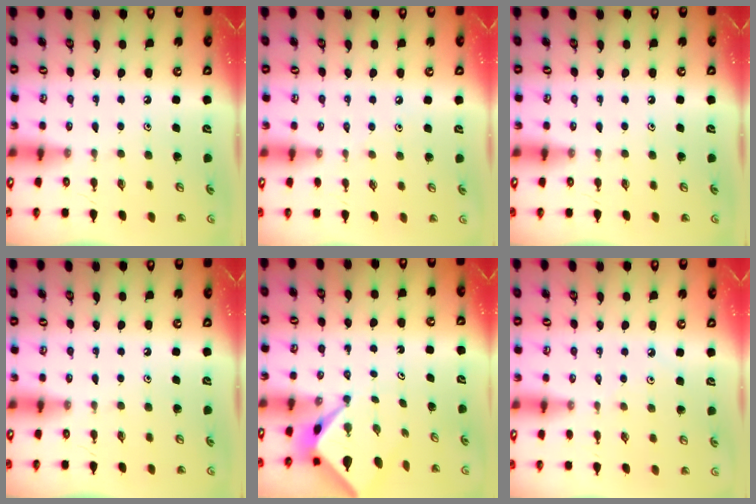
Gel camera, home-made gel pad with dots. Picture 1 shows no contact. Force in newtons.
{"total": 2.8, "press": 2.7, "slide": 0.6}
{"total": 0.0}
{"total": 0.0}
{"total": 2.6, "press": 2.6, "slide": 0.2}
{"total": 2.6, "press": 2.6, "slide": 0.5}